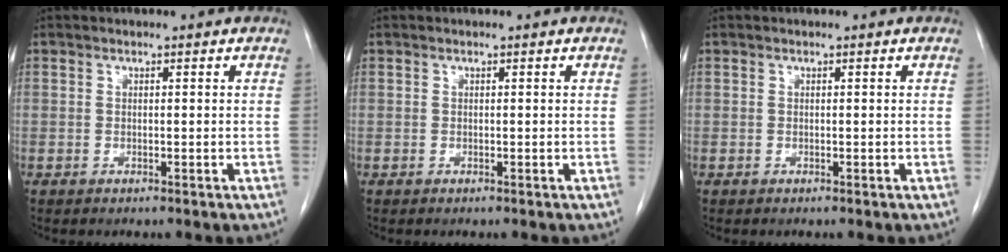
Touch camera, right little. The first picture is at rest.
{"total": 0.0}
{"total": 0.0}